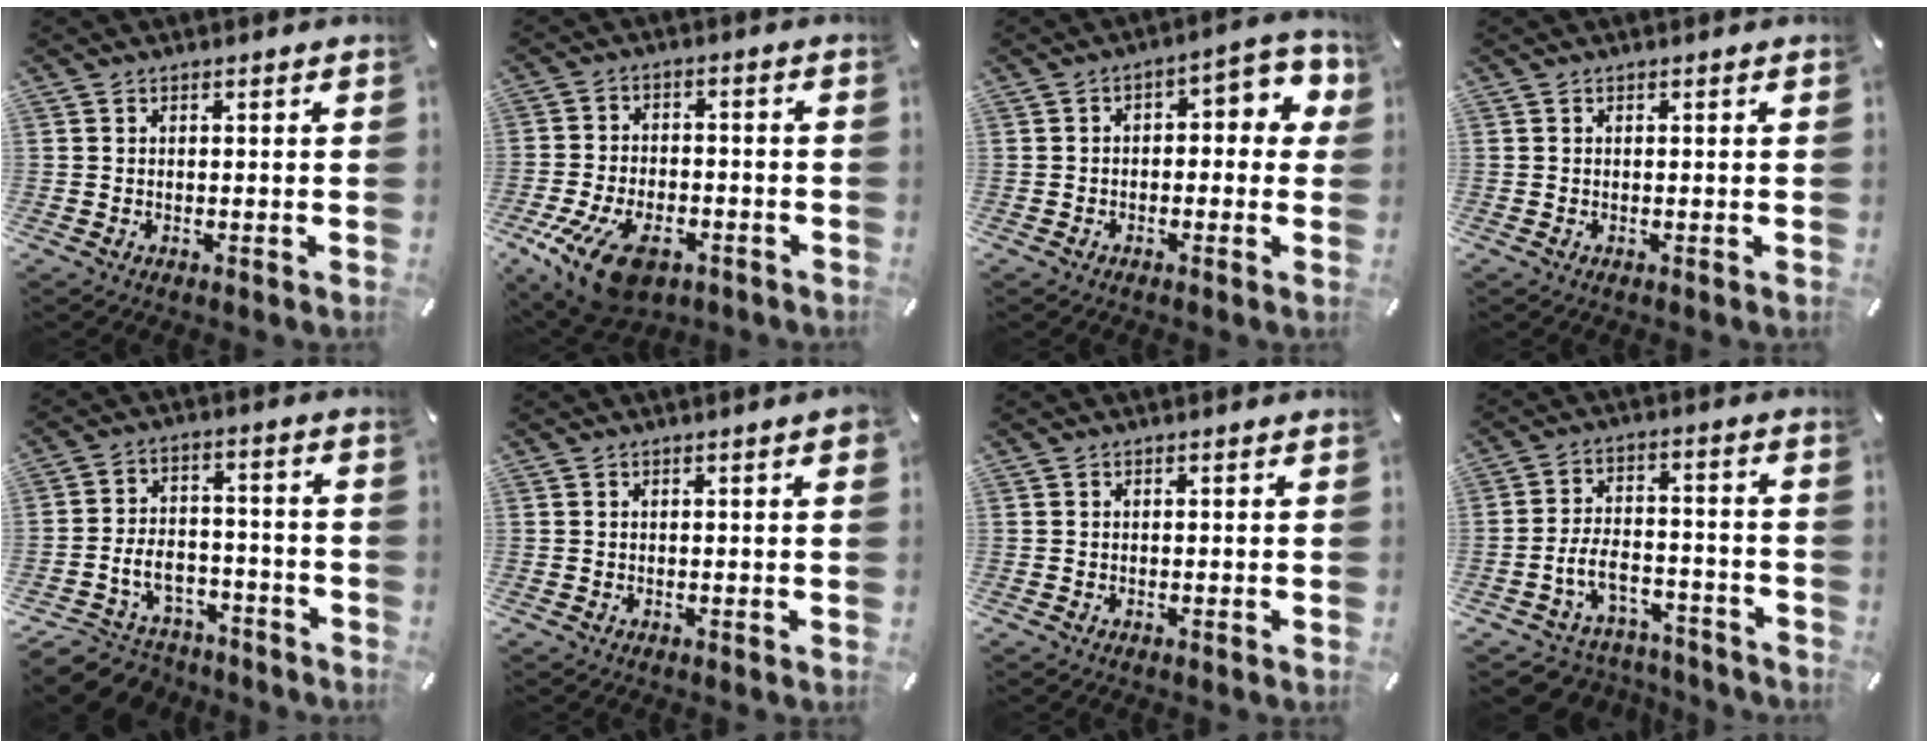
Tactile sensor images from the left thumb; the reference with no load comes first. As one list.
[{"total": 14.5, "force": [-8.1, 7.6, 9.3], "torque": [-0.181, 0.038, -0.134]}, {"total": 5.9, "force": [0.2, 3.5, 4.8], "torque": [-0.061, -0.007, -0.006]}, {"total": 0.0}, {"total": 9.4, "force": [-4.7, 7.4, 3.4], "torque": [-0.079, 0.028, -0.081]}, {"total": 1.6, "force": [0.4, 0.2, 1.6], "torque": [-0.029, 0.002, 0.006]}, {"total": 0.0}, {"total": 8.6, "force": [-3.9, 6.3, 4.4], "torque": [-0.100, 0.021, -0.070]}]